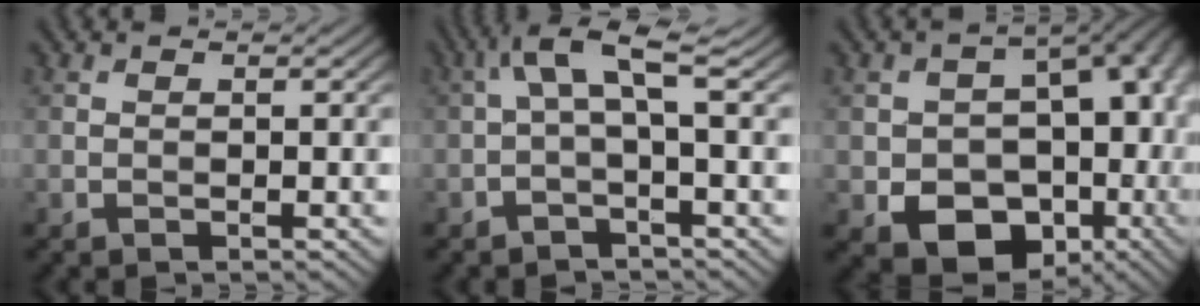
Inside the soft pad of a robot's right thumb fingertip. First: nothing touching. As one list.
[{"total": 4.5, "force": [0.4, 0.5, 4.5], "torque": [-0.086, 0.022, 0.000]}, {"total": 16.6, "force": [-3.9, 12.3, 10.5], "torque": [-0.142, -0.041, -0.035]}]